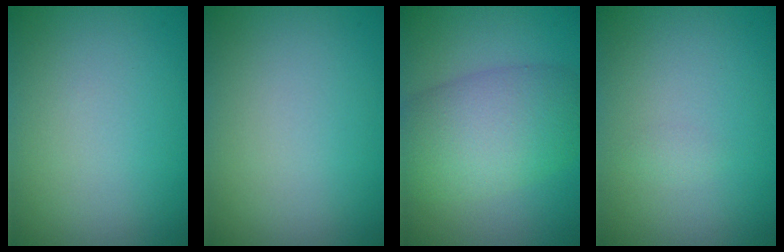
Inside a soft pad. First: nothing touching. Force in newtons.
{"total": 0.0}
{"total": 7.8, "press": 7.8, "slide": 0.3}
{"total": 0.6, "press": 0.6, "slide": 0.1}